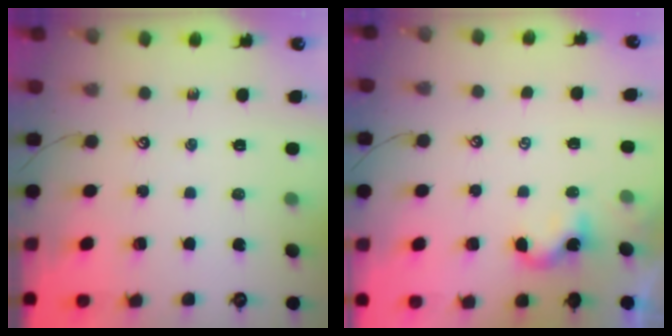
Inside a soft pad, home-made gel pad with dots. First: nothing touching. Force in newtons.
{"total": 2.1, "press": 2.1, "slide": 0.4}